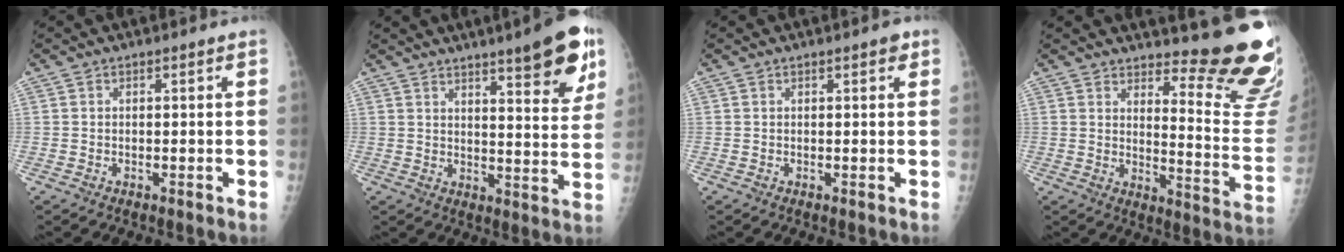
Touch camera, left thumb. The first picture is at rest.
{"total": 13.8, "force": [8.3, 2.8, 10.7], "torque": [-0.115, -0.040, 0.112]}
{"total": 1.5, "force": [0.9, 0.5, 1.1], "torque": [-0.010, 0.000, 0.009]}
{"total": 18.0, "force": [15.3, 2.8, 9.1], "torque": [-0.084, -0.175, 0.187]}